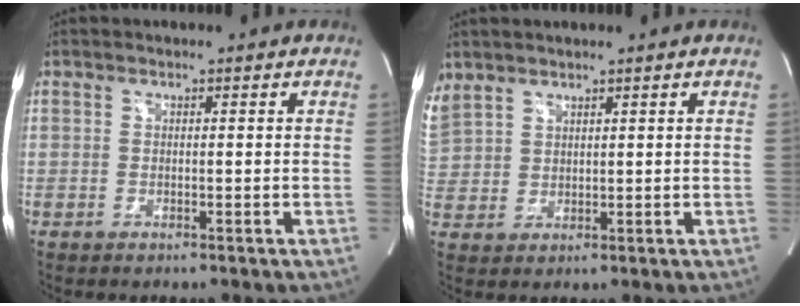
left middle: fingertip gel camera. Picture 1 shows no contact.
{"total": 8.4, "force": [5.4, 6.0, 2.4], "torque": [-0.093, 0.016, 0.123]}